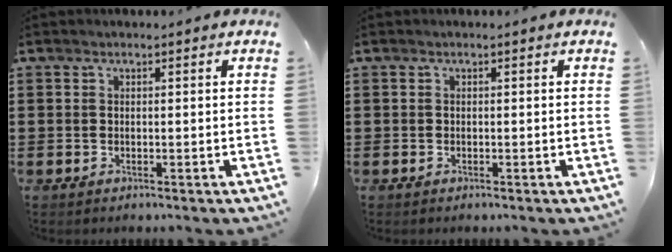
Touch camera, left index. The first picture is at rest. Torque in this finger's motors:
{"motor_torque": [0.02, 0.02, 0.00, 0.00]}